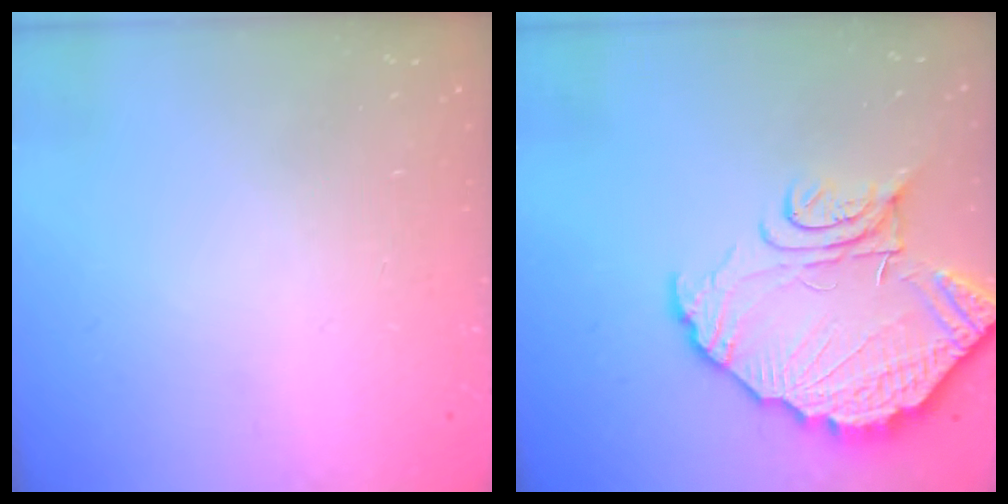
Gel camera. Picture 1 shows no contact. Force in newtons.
{"total": 14.6, "press": 14.6, "slide": 1.2}